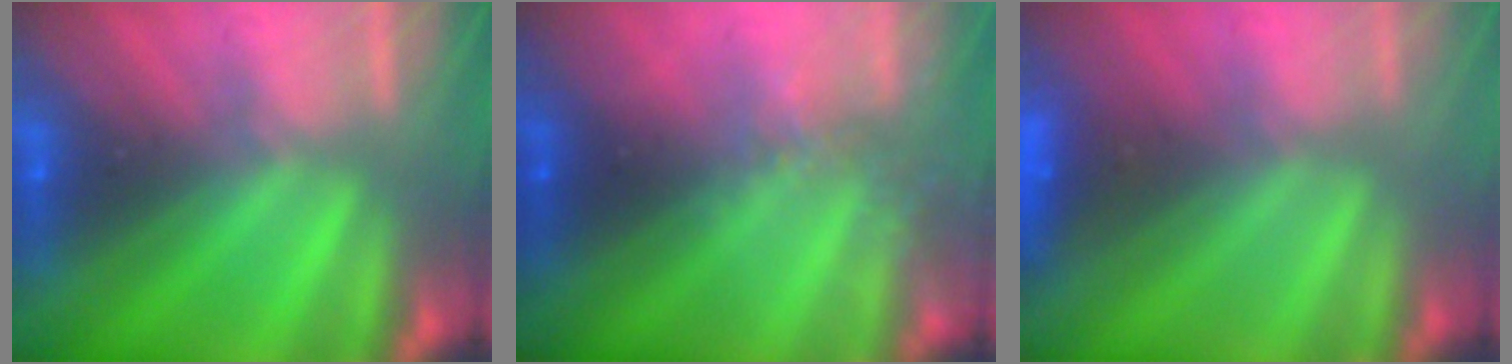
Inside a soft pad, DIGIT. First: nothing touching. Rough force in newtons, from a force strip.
{"total": 2.3}
{"total": 2.9}